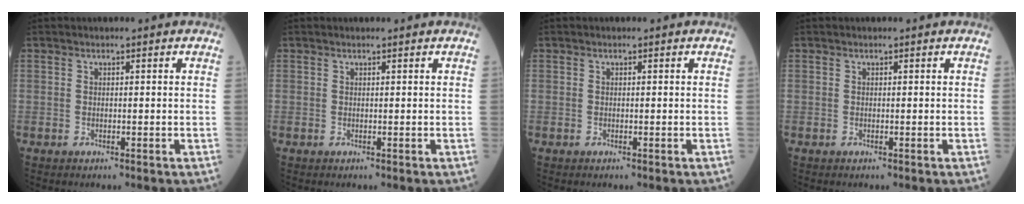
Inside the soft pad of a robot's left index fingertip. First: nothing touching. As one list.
[{"total": 0.6, "force": [0.6, 0.0, 0.2], "torque": [-0.006, 0.002, 0.009]}, {"total": 0.0}, {"total": 0.0}]